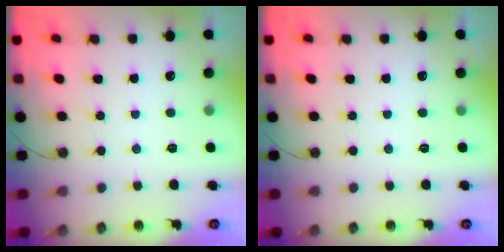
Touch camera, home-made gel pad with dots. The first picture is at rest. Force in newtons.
{"total": 0.0}